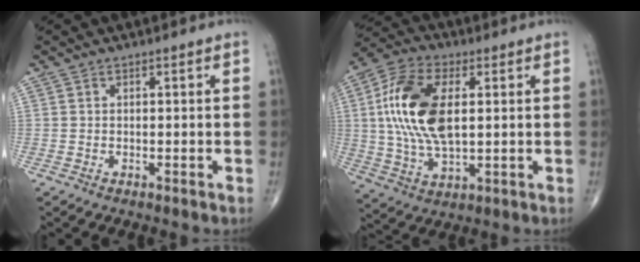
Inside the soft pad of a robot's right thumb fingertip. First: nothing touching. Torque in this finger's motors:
{"motor_torque": [1.84, 2.72, 1.96, 0.21, 0.67]}